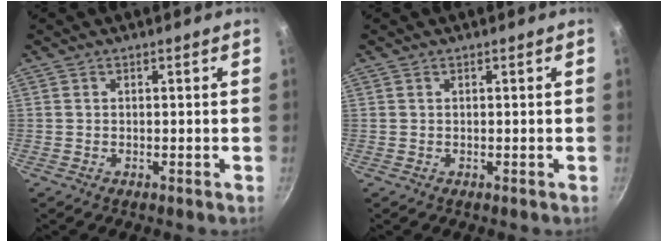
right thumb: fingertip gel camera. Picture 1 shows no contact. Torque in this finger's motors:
{"motor_torque": [0.48, 0.27, -0.34, 0.14, 0.03]}